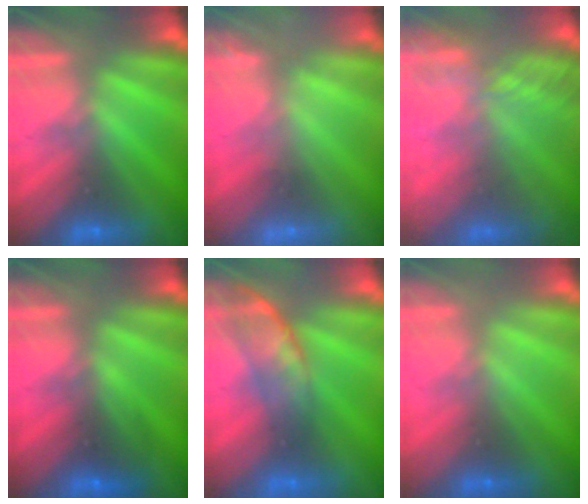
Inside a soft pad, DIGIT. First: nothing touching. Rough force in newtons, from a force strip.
{"total": 2.4}
{"total": 6.9}
{"total": 2.8}
{"total": 2.4}
{"total": 3.3}